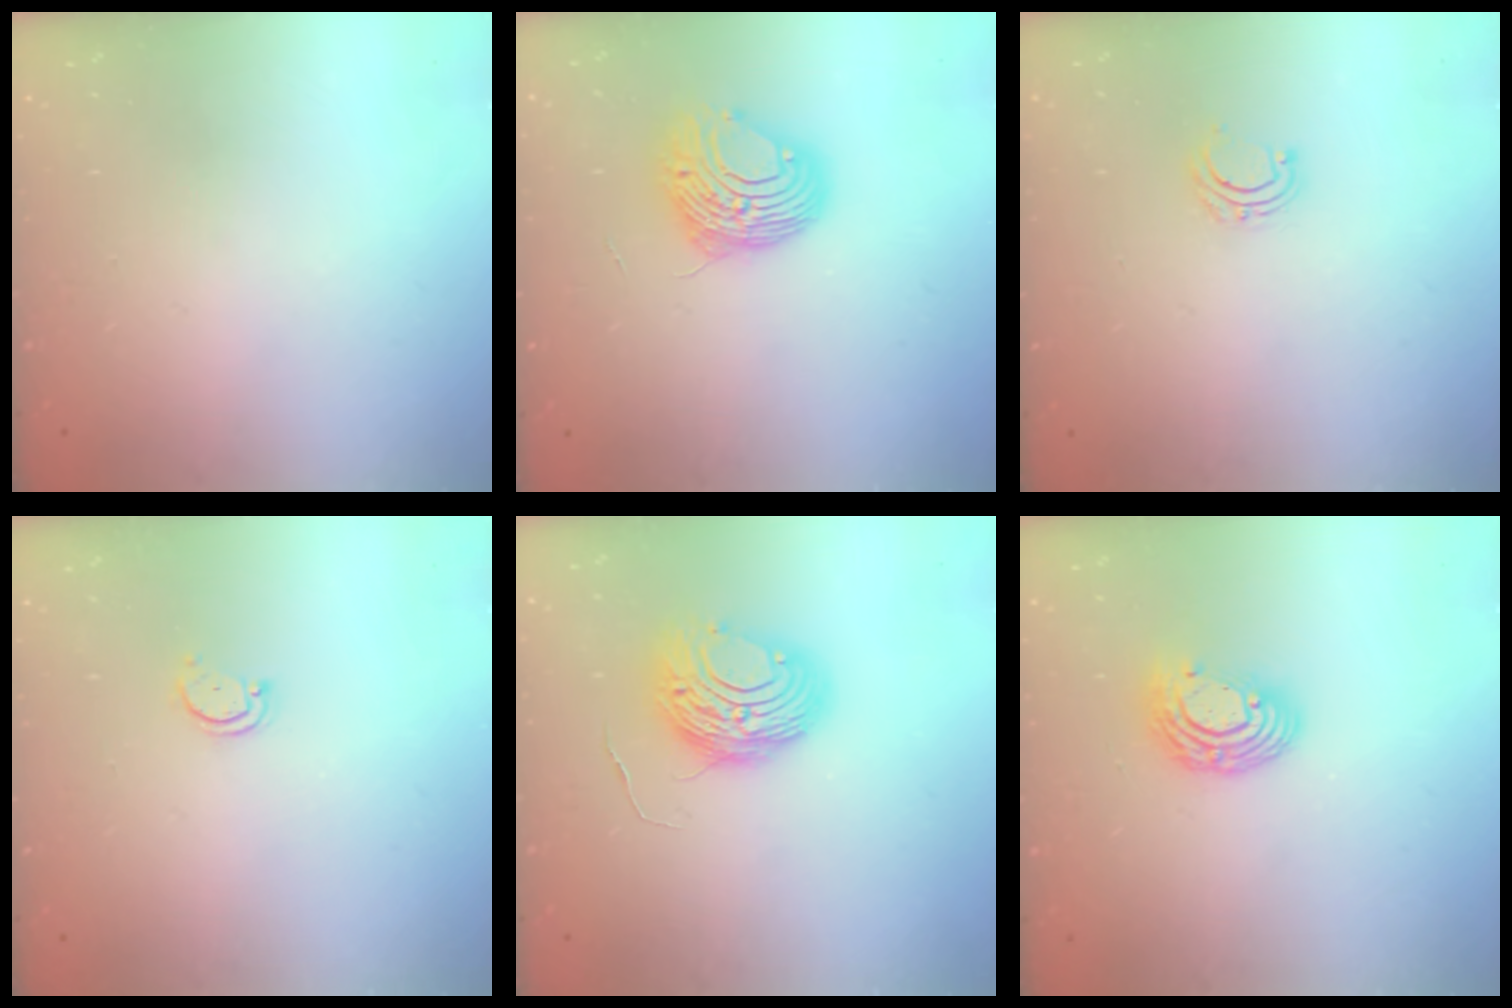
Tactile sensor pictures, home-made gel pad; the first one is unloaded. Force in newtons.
{"total": 10.6, "press": 10.5, "slide": 1.0}
{"total": 4.1, "press": 4.0, "slide": 0.6}
{"total": 2.9, "press": 2.9, "slide": 0.4}
{"total": 9.7, "press": 9.7, "slide": 0.6}
{"total": 9.5, "press": 9.5, "slide": 0.7}